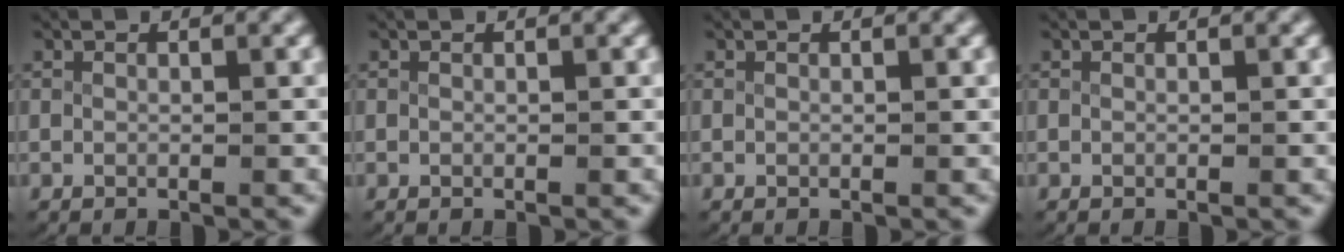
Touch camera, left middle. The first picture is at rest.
{"total": 0.0}
{"total": 0.0}
{"total": 0.0}